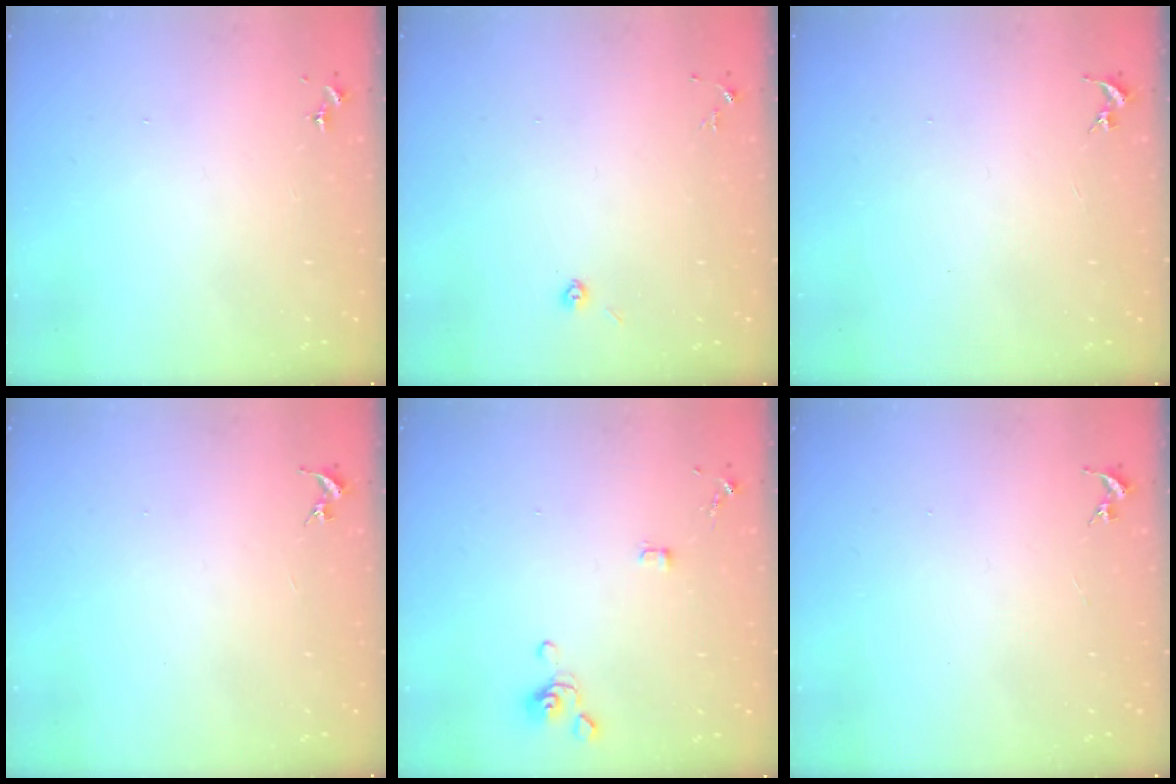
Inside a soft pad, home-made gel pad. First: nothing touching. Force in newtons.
{"total": 2.9, "press": 2.8, "slide": 1.0}
{"total": 0.0}
{"total": 0.0}
{"total": 3.8, "press": 3.7, "slide": 0.9}
{"total": 0.0}